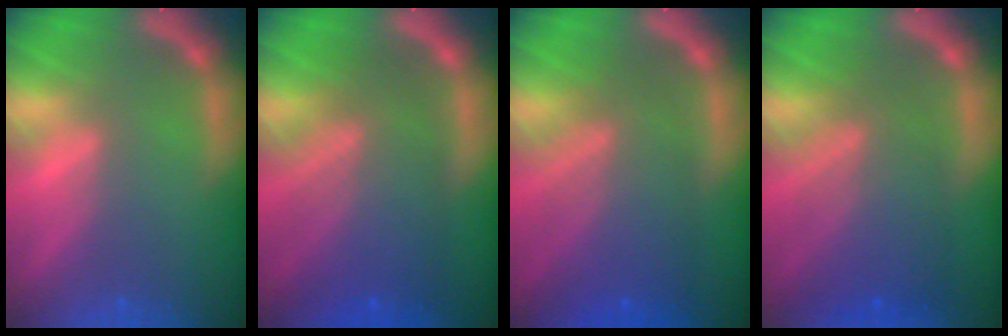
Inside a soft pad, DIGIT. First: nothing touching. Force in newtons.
{"total": 9.1}
{"total": 8.1}
{"total": 7.5}